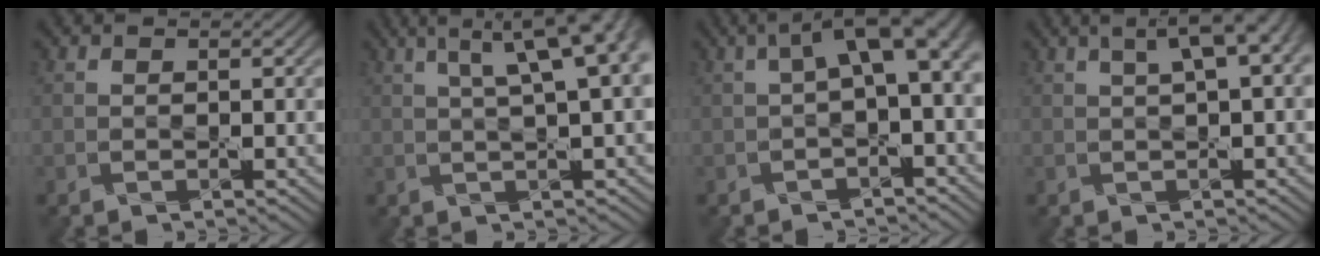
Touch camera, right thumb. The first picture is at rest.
{"total": 8.9, "force": [3.4, 2.3, 7.9], "torque": [-0.081, 0.039, 0.035]}
{"total": 5.6, "force": [0.9, 2.0, 5.1], "torque": [-0.079, 0.014, 0.010]}
{"total": 5.1, "force": [2.0, 1.1, 4.6], "torque": [-0.065, 0.024, 0.034]}